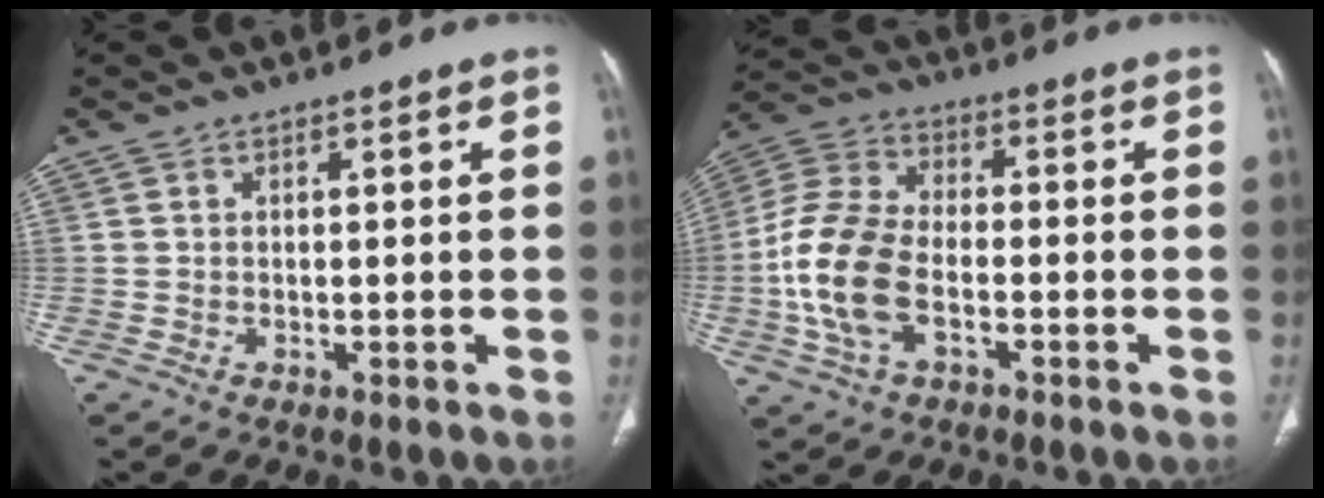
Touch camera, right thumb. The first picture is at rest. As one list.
[{"total": 14.2, "force": [-3.4, 8.4, 11.0], "torque": [-0.236, 0.024, -0.068]}]